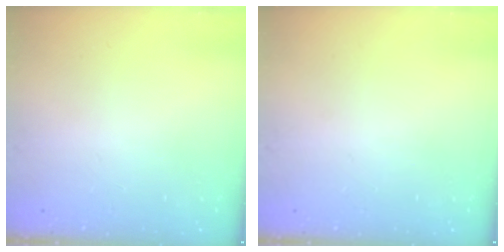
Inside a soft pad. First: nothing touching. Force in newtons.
{"total": 0.0}